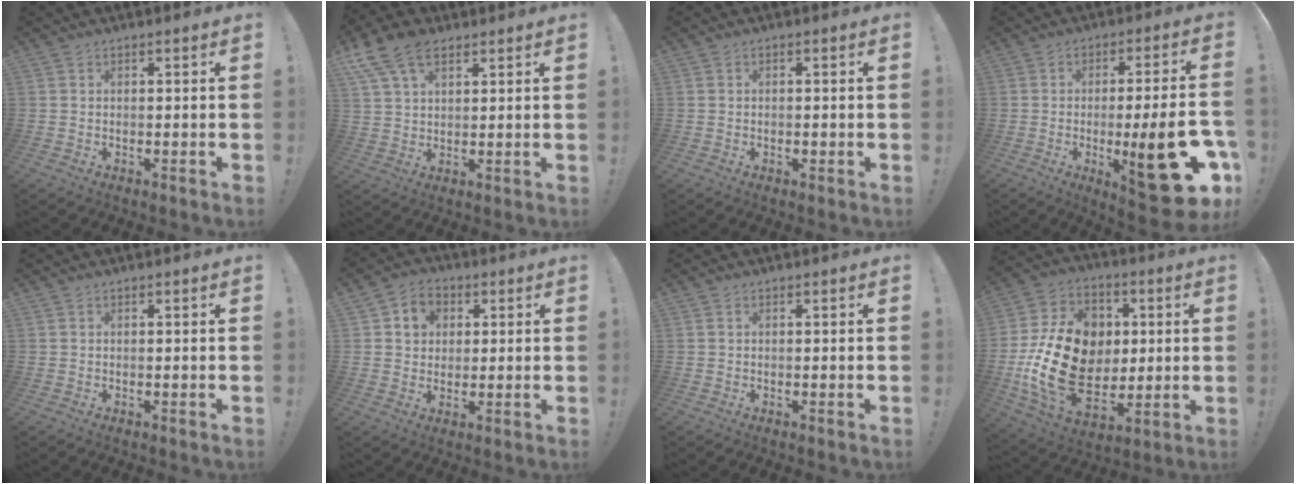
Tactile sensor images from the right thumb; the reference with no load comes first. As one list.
[{"total": 11.2, "force": [6.2, 6.6, 6.6], "torque": [-0.115, -0.014, 0.123]}, {"total": 1.0, "force": [-0.5, 0.7, 0.4], "torque": [-0.009, 0.004, -0.008]}, {"total": 22.0, "force": [-6.8, 5.0, 20.3], "torque": [-0.280, 0.016, -0.094]}, {"total": 0.0}, {"total": 7.2, "force": [2.6, 6.2, 2.4], "torque": [-0.031, -0.001, 0.050]}, {"total": 0.0}, {"total": 24.8, "force": [-0.5, 18.5, 16.5], "torque": [-0.312, 0.010, 0.017]}]